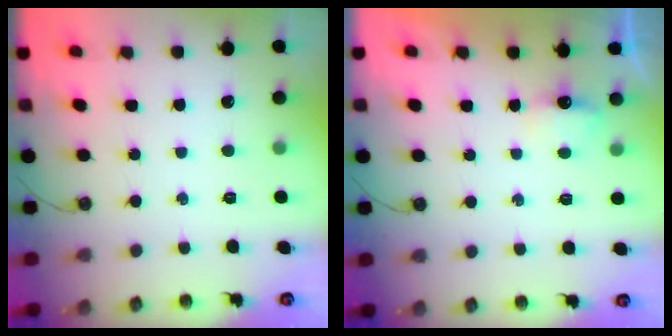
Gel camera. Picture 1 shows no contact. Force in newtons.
{"total": 3.9, "press": 3.8, "slide": 0.6}